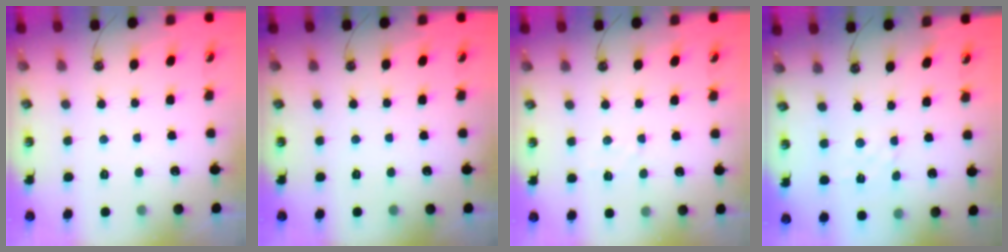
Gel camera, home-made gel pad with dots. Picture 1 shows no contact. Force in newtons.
{"total": 0.0}
{"total": 4.7, "press": 4.6, "slide": 0.7}
{"total": 2.9, "press": 2.9, "slide": 0.3}